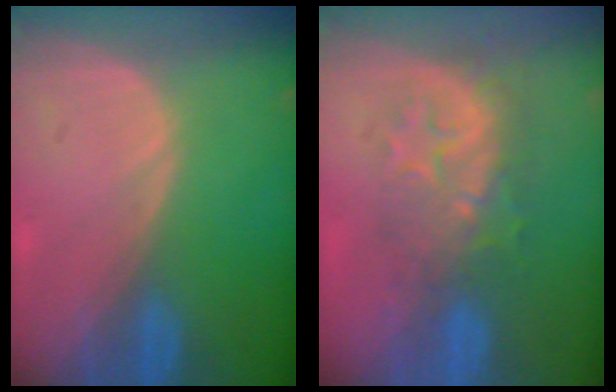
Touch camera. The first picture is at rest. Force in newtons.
{"total": 8.0, "press": 7.4, "slide": 3.1}